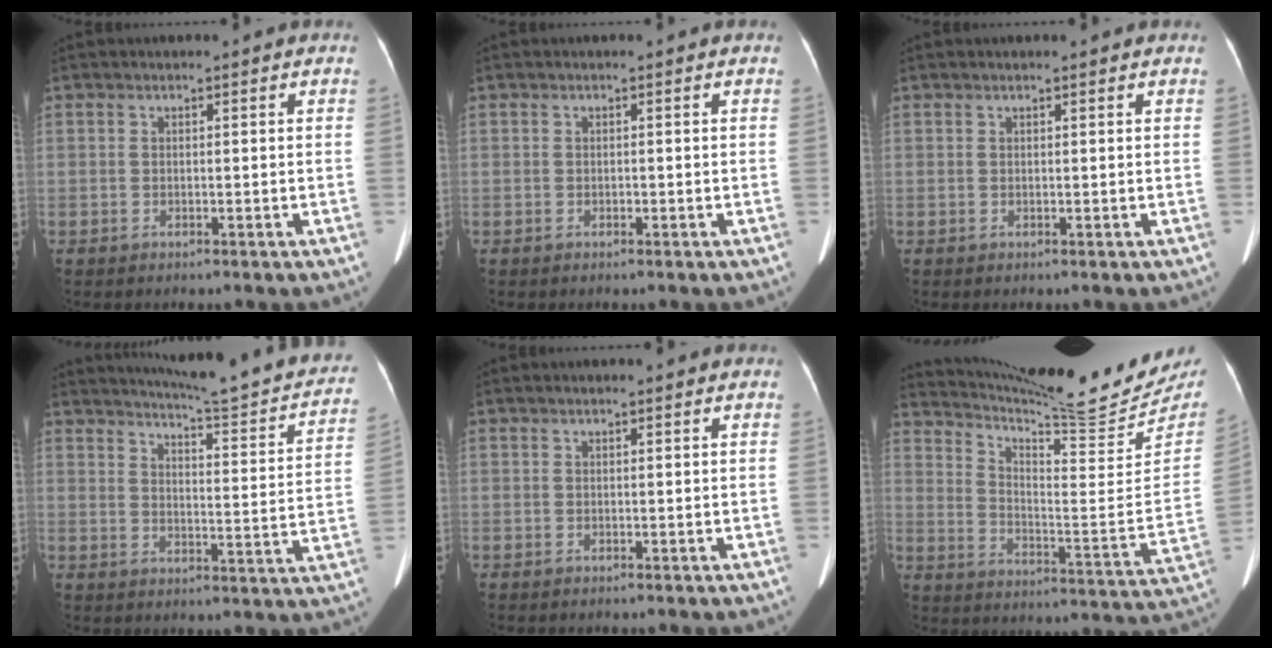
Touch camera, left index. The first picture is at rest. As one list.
[{"total": 0.0}, {"total": 1.2, "force": [1.0, 0.1, 0.6], "torque": [-0.011, 0.016, 0.018]}, {"total": 22.1, "force": [19.9, 1.7, 9.5], "torque": [-0.129, -0.057, 0.238]}, {"total": 1.6, "force": [1.4, 0.1, 0.7], "torque": [-0.011, 0.018, 0.022]}, {"total": 23.1, "force": [21.6, 1.1, 8.0], "torque": [-0.136, -0.088, 0.298]}]